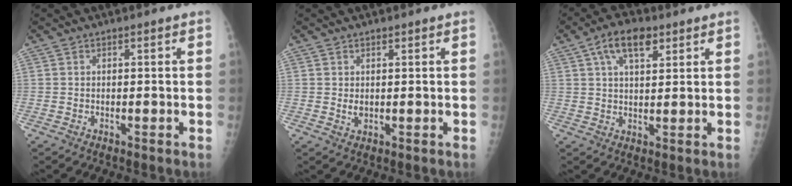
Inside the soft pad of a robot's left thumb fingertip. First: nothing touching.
{"total": 1.9, "force": [0.7, 1.1, 1.3], "torque": [-0.019, -0.007, 0.017]}
{"total": 7.9, "force": [4.0, 3.8, 5.7], "torque": [-0.086, -0.004, 0.067]}